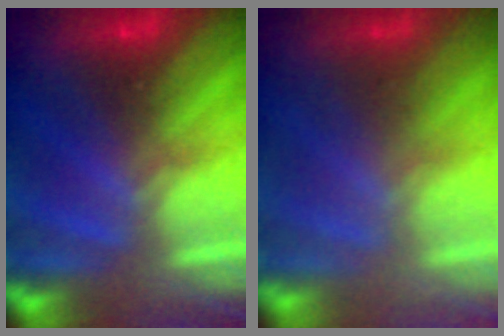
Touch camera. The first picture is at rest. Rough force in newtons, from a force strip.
{"total": 2.1}